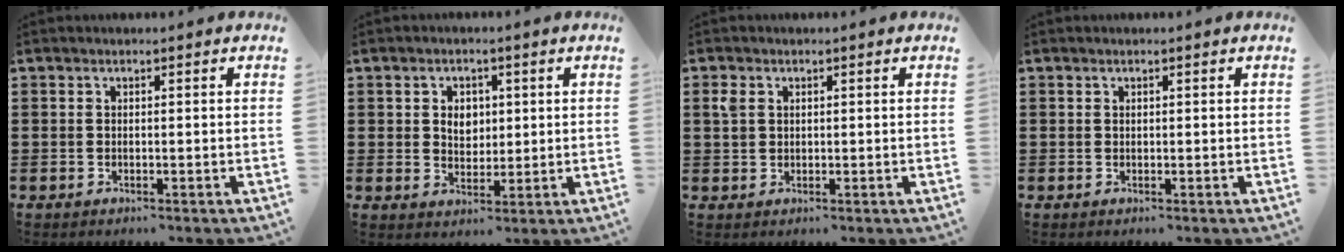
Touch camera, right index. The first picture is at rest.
{"total": 3.4, "force": [0.7, 2.6, 2.0], "torque": [-0.040, 0.008, 0.008]}
{"total": 2.4, "force": [1.0, 1.7, 1.3], "torque": [-0.031, 0.007, 0.019]}
{"total": 0.0}